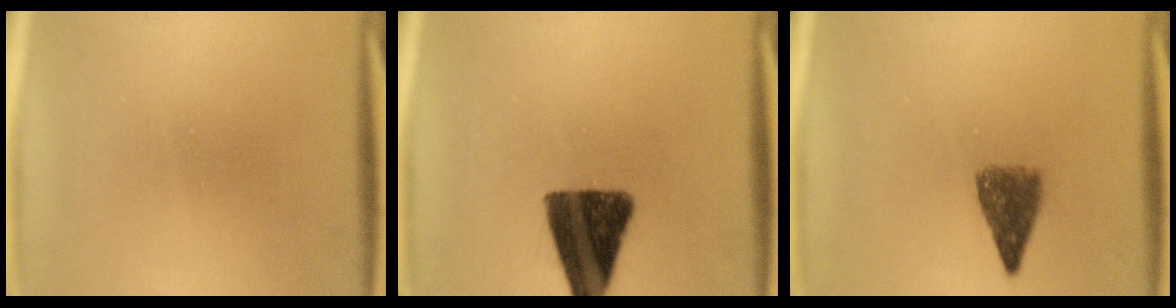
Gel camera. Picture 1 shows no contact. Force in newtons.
{"total": 13.8}
{"total": 4.5}